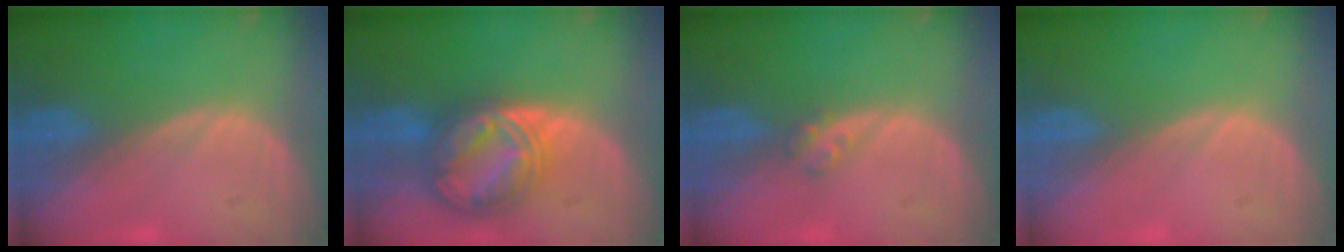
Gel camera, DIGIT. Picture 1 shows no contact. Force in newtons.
{"total": 8.9, "press": 8.8, "slide": 0.8}
{"total": 1.8, "press": 1.5, "slide": 0.9}
{"total": 0.0}